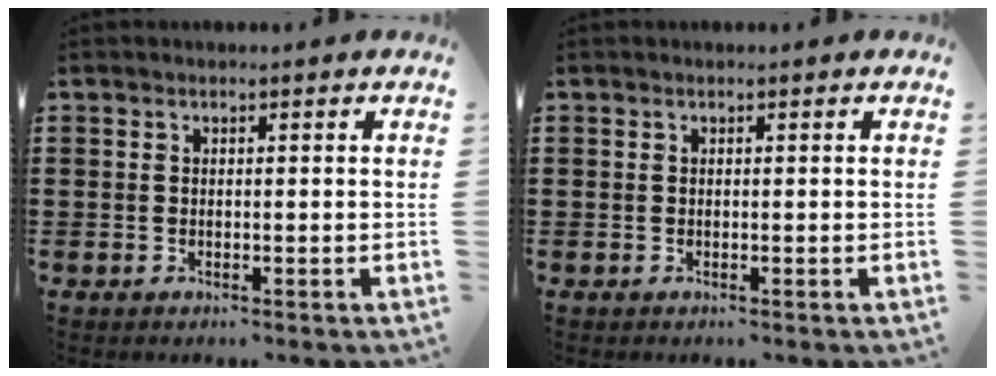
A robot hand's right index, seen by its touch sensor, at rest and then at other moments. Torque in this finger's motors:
{"motor_torque": [-0.12, 0.08, 0.00, -0.01]}